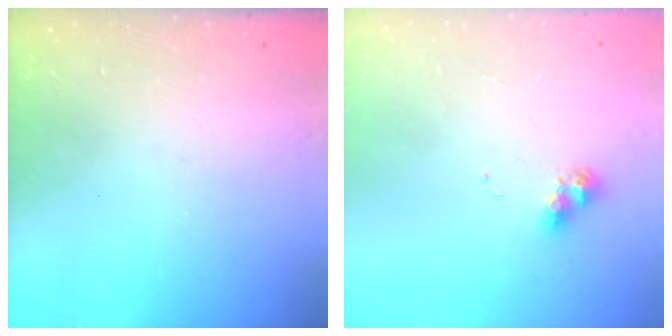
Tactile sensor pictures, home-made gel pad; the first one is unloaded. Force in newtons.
{"total": 7.8, "press": 7.8, "slide": 0.8}